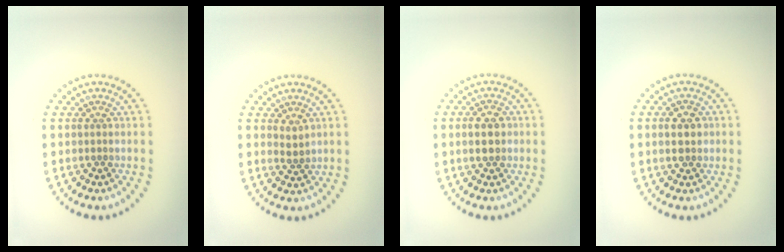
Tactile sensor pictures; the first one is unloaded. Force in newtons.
{"total": 1.2, "press": 1.0, "slide": 0.7}
{"total": 2.4, "press": 2.4, "slide": 0.1}
{"total": 2.6, "press": 2.6, "slide": 0.1}